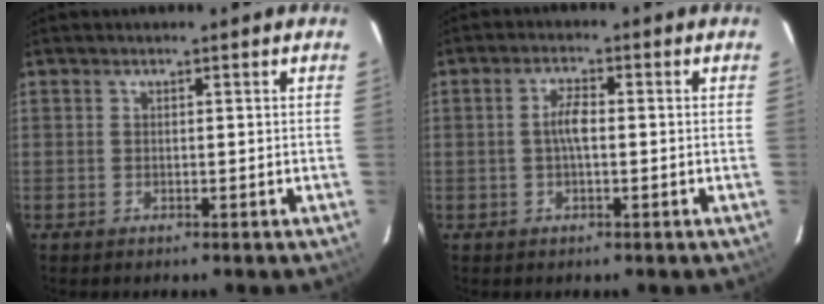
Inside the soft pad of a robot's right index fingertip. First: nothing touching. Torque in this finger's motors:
{"motor_torque": [0.71, 0.03, 0.34, 0.08]}